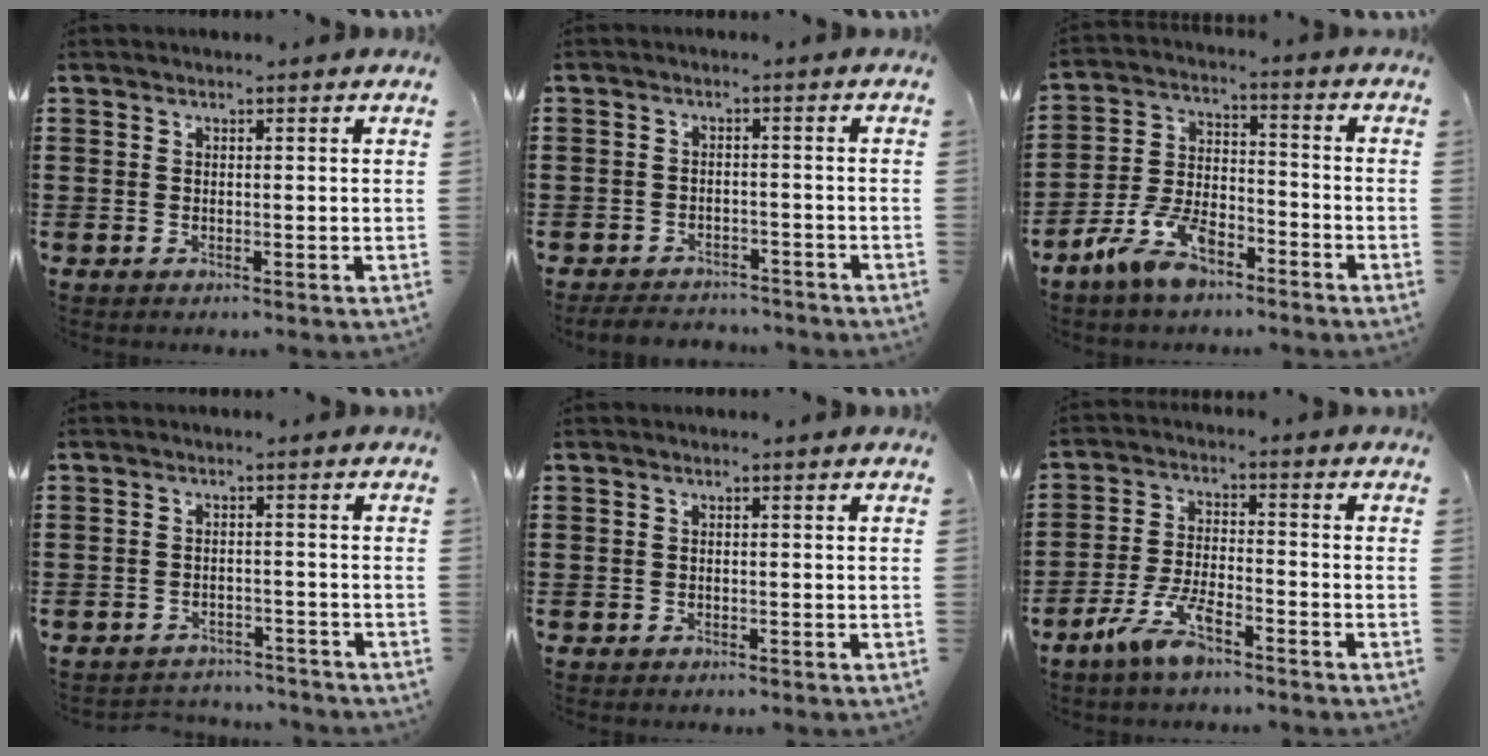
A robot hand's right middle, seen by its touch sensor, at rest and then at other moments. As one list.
[{"total": 3.2, "force": [-3.1, 0.6, -0.1], "torque": [-0.004, 0.000, -0.067]}, {"total": 8.5, "force": [-6.4, 3.4, 4.5], "torque": [-0.104, 0.010, -0.125]}, {"total": 2.7, "force": [-2.6, 0.4, -0.2], "torque": [-0.007, -0.002, -0.058]}, {"total": 0.5, "force": [-0.5, 0.2, 0.1], "torque": [-0.003, 0.000, -0.010]}, {"total": 7.1, "force": [-5.0, 1.7, 4.7], "torque": [-0.109, -0.005, -0.097]}]